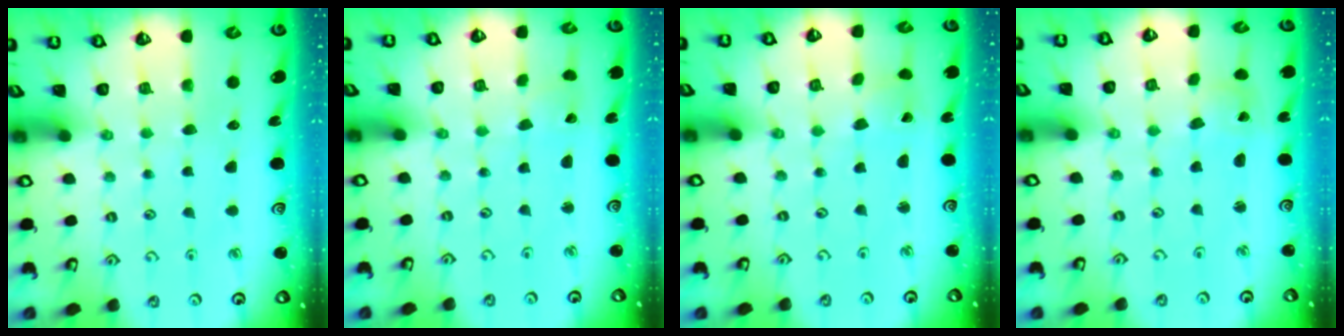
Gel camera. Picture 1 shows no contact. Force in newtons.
{"total": 1.7, "press": 1.7, "slide": 0.1}
{"total": 1.5, "press": 1.5, "slide": 0.3}
{"total": 2.1, "press": 2.1, "slide": 0.1}